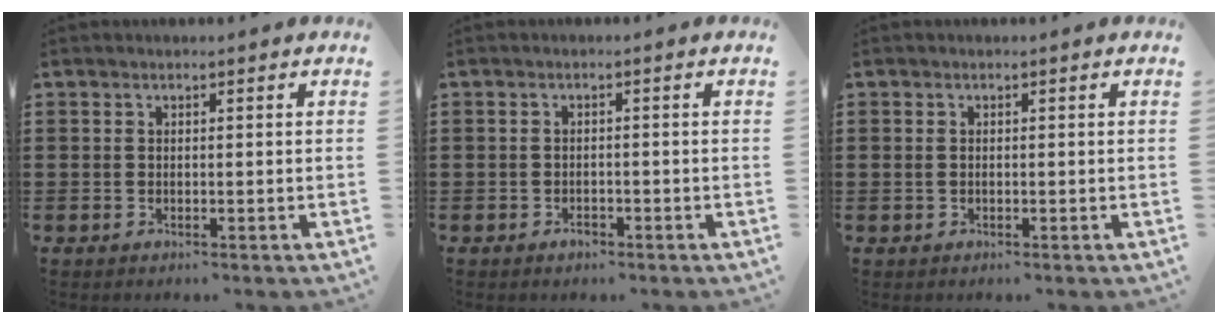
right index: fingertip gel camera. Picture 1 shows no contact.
{"total": 1.2, "force": [-0.9, 0.7, 0.4], "torque": [-0.011, -0.001, -0.019]}
{"total": 0.6, "force": [0.0, 0.4, 0.4], "torque": [-0.011, 0.001, -0.001]}